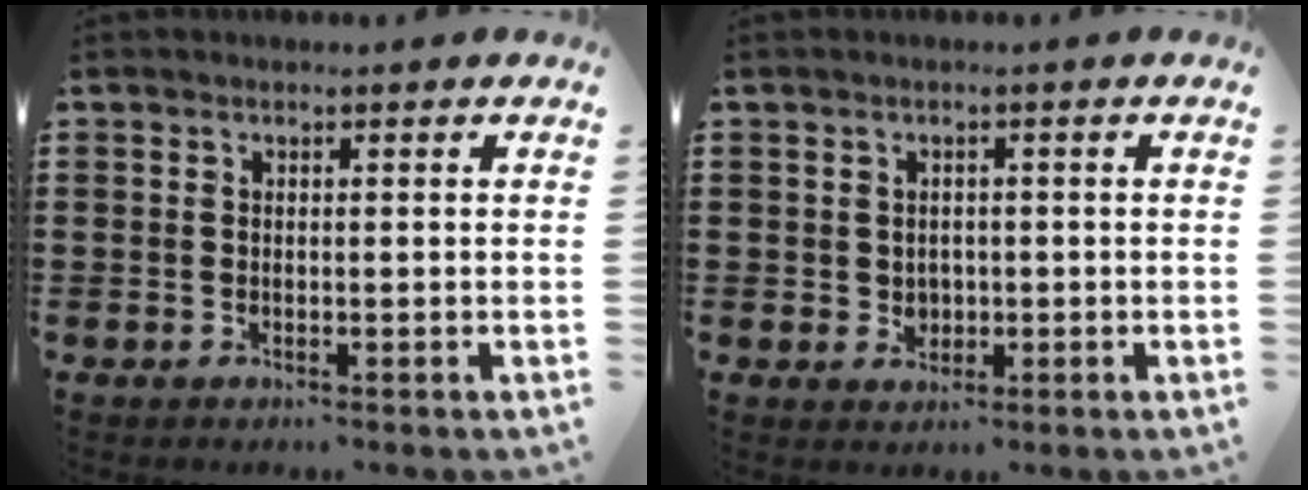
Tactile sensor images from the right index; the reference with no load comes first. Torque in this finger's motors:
{"motor_torque": [-0.15, -0.07, 0.03, 0.03]}